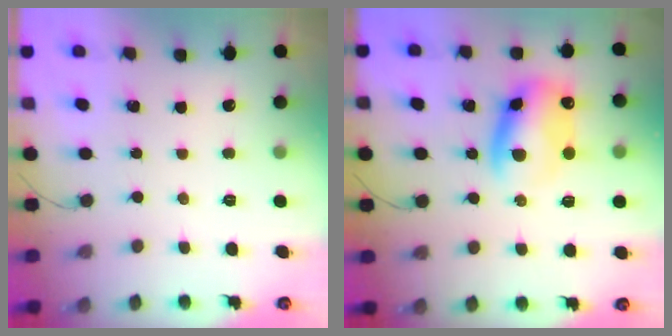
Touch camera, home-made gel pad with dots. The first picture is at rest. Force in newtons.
{"total": 11.1, "press": 11.0, "slide": 1.7}